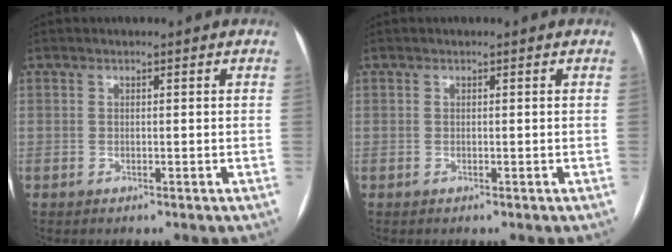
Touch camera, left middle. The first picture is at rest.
{"total": 0.0}